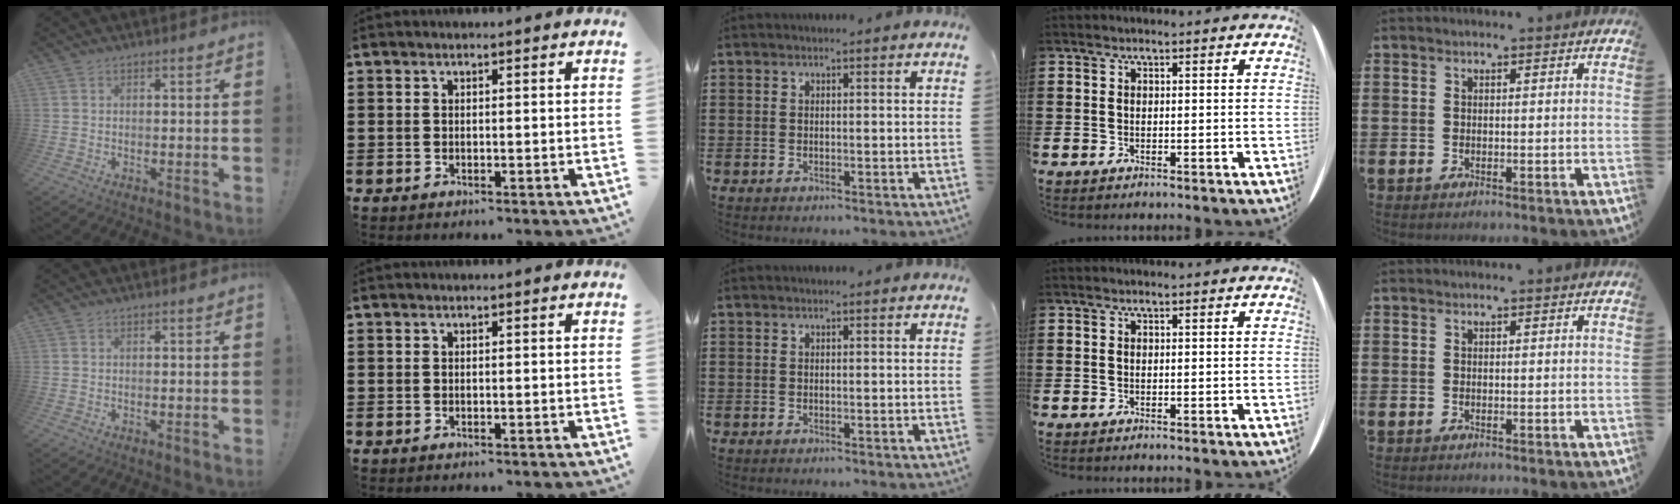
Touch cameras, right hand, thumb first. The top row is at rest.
{}